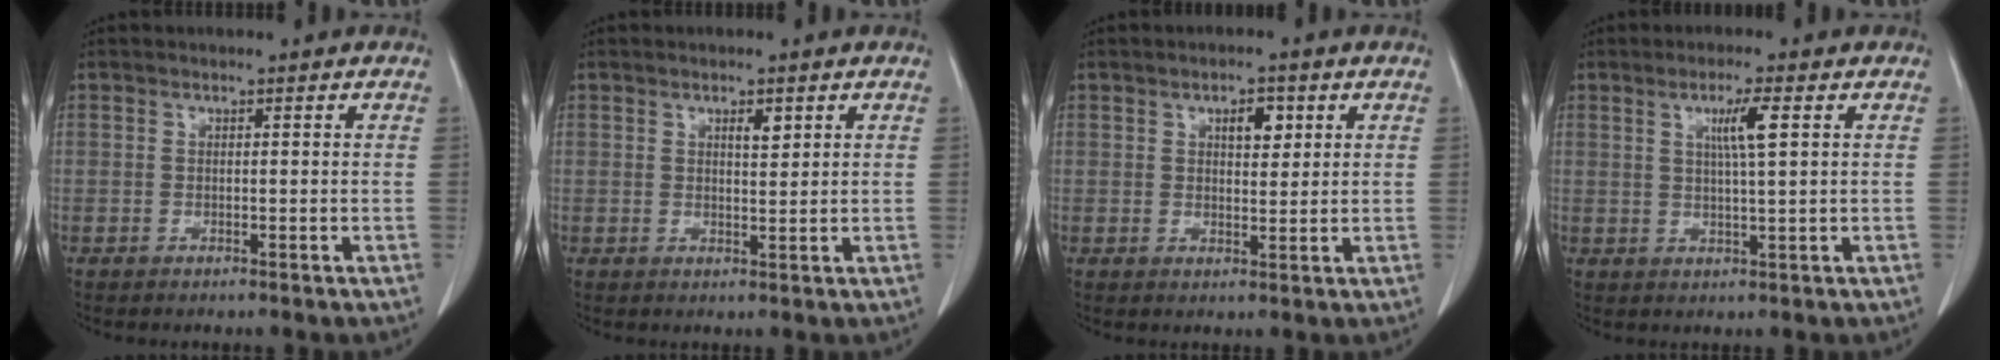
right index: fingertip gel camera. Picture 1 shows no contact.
{"total": 2.0, "force": [1.1, 0.6, 1.6], "torque": [-0.028, -0.003, 0.017]}
{"total": 3.5, "force": [1.5, 1.6, 2.8], "torque": [-0.043, 0.000, 0.023]}
{"total": 4.4, "force": [1.5, -0.3, 4.1], "torque": [-0.072, -0.002, 0.025]}